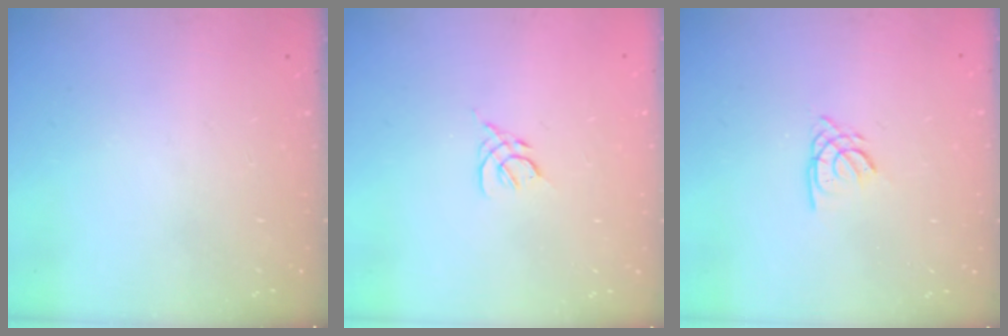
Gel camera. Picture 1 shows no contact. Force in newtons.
{"total": 2.2, "press": 2.1, "slide": 0.6}
{"total": 2.2, "press": 2.2, "slide": 0.0}